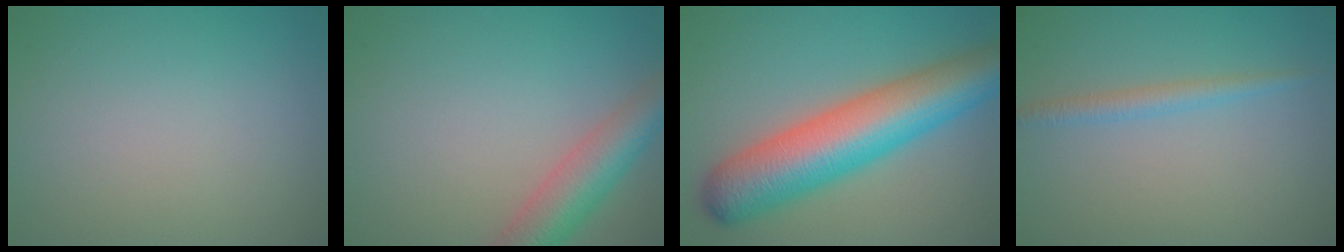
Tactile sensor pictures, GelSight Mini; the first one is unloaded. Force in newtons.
{"total": 5.3, "press": 5.3, "slide": 0.3}
{"total": 10.7, "press": 10.7, "slide": 0.3}
{"total": 1.7, "press": 1.7, "slide": 0.1}